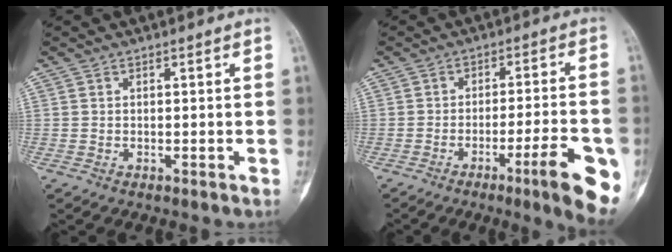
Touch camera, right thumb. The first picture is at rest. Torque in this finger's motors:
{"motor_torque": [-0.01, 0.48, 0.14, -0.12, 0.06]}